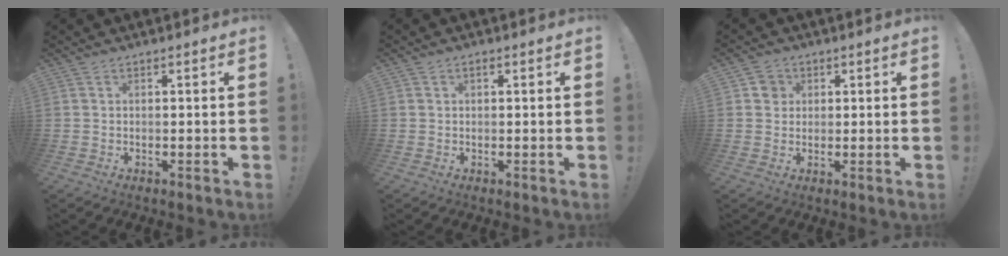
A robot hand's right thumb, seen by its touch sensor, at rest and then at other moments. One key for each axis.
{"total": 0.7, "fx": 0.2, "fy": 0.6, "fz": 0.3, "tx": 0.000, "ty": 0.001, "tz": 0.001}
{"total": 3.9, "fx": 0.9, "fy": 3.6, "fz": 1.1, "tx": -0.005, "ty": 0.004, "tz": 0.015}